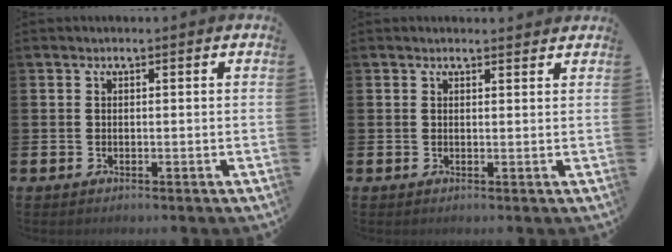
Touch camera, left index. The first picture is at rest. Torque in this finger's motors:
{"motor_torque": [0.35, -0.52, -0.04, -0.01]}